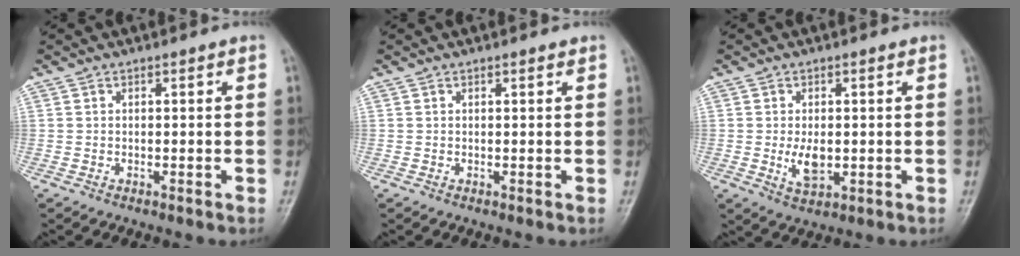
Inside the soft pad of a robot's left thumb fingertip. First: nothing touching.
{"total": 0.5, "force": [0.4, 0.1, 0.3], "torque": [-0.007, -0.002, 0.004]}
{"total": 4.6, "force": [-0.2, 2.6, 3.8], "torque": [-0.062, -0.009, 0.003]}